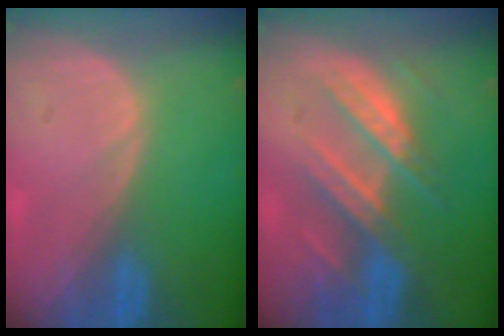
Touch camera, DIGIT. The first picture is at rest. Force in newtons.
{"total": 8.8, "press": 7.8, "slide": 4.0}